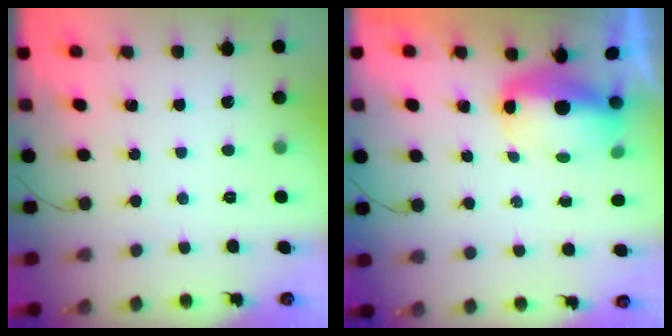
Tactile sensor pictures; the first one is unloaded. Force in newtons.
{"total": 6.4, "press": 6.3, "slide": 1.0}